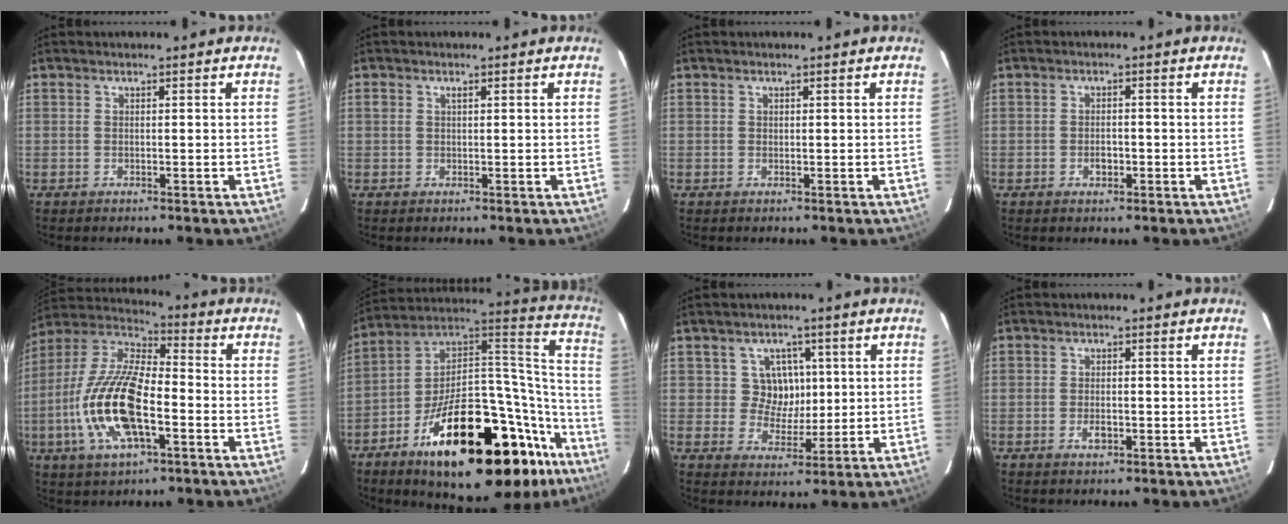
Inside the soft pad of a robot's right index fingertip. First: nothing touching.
{"total": 0.7, "force": [0.3, 0.4, 0.5], "torque": [-0.010, 0.003, 0.004]}
{"total": 0.0}
{"total": 2.3, "force": [-0.9, 1.6, 1.4], "torque": [-0.024, 0.003, -0.015]}
{"total": 18.3, "force": [-5.3, 7.1, 16.0], "torque": [-0.336, -0.008, -0.105]}
{"total": 37.1, "force": [-21.5, 14.2, 26.8], "torque": [-0.360, 0.042, -0.320]}
{"total": 6.0, "force": [1.2, 5.7, 1.4], "torque": [-0.020, 0.009, 0.021]}
{"total": 2.5, "force": [-1.1, 1.4, 1.8], "torque": [-0.032, -0.001, -0.018]}